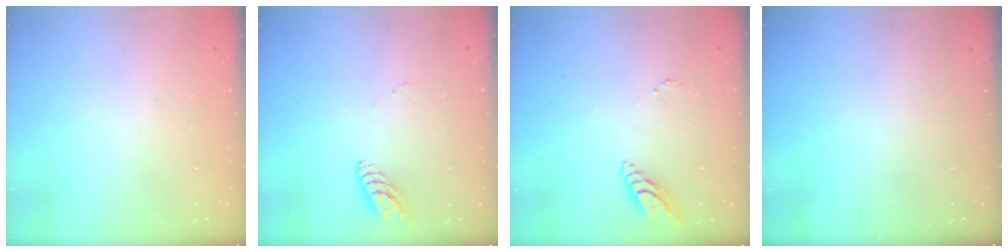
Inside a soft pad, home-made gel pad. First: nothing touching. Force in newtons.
{"total": 6.8, "press": 6.8, "slide": 0.5}
{"total": 8.0, "press": 7.9, "slide": 1.0}
{"total": 0.0}